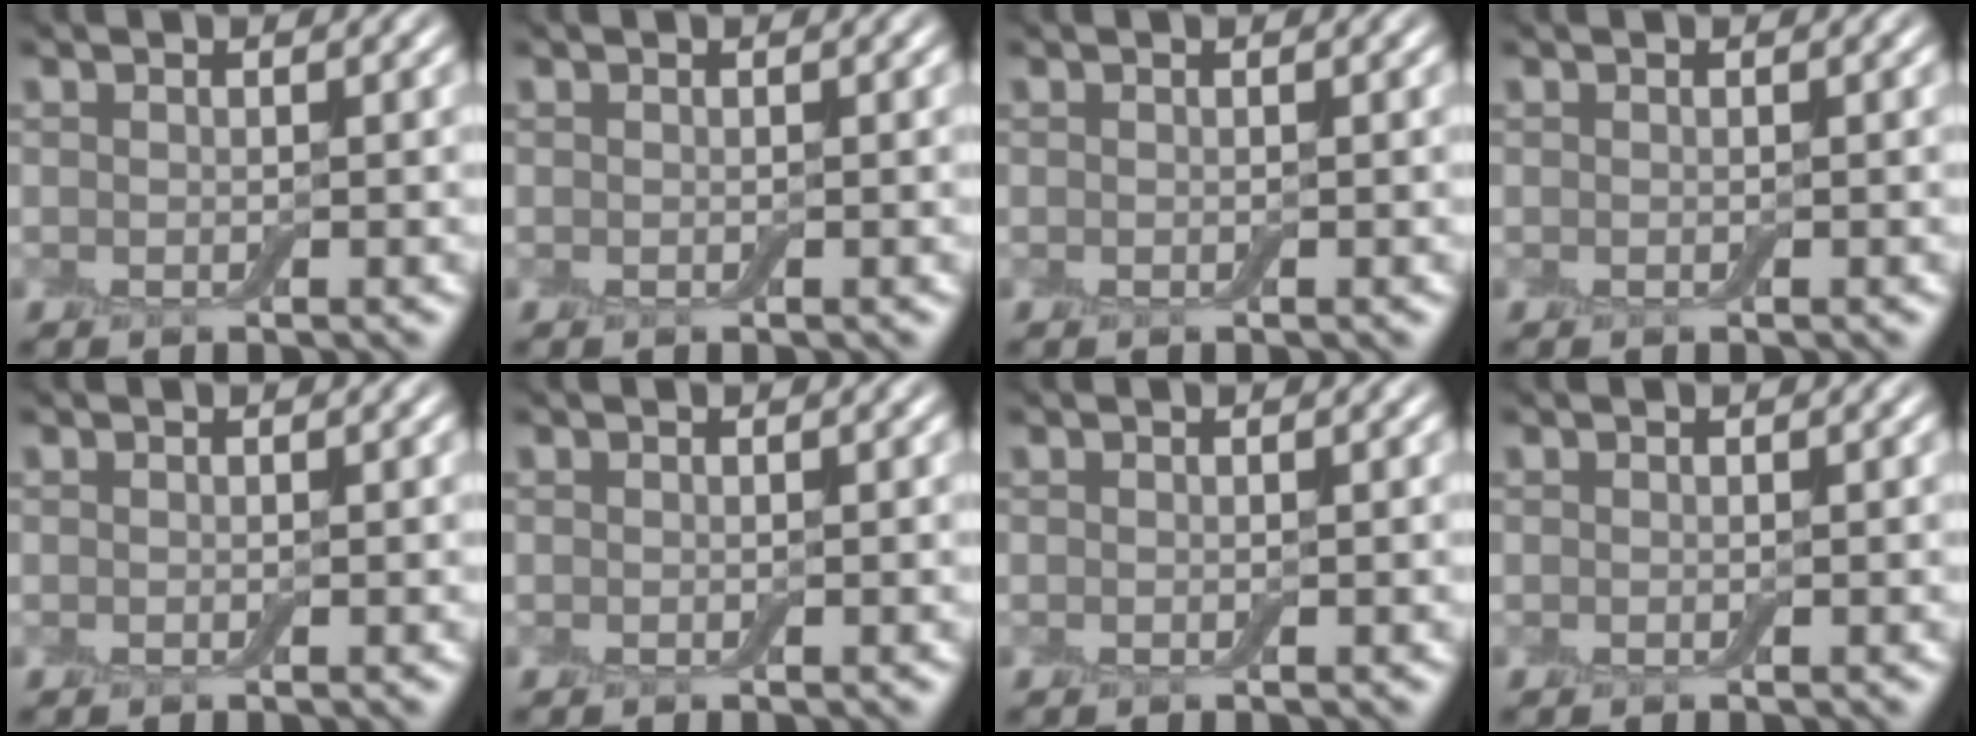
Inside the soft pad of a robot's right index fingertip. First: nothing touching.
{"total": 0.0}
{"total": 0.0}
{"total": 0.0}
{"total": 0.0}
{"total": 0.0}
{"total": 0.0}
{"total": 0.0}